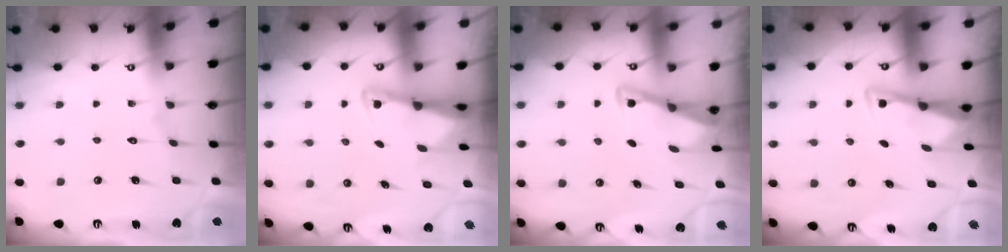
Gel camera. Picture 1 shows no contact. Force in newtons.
{"total": 2.6, "press": 2.5, "slide": 0.5}
{"total": 3.4, "press": 3.4, "slide": 0.3}
{"total": 3.1, "press": 3.1, "slide": 0.4}